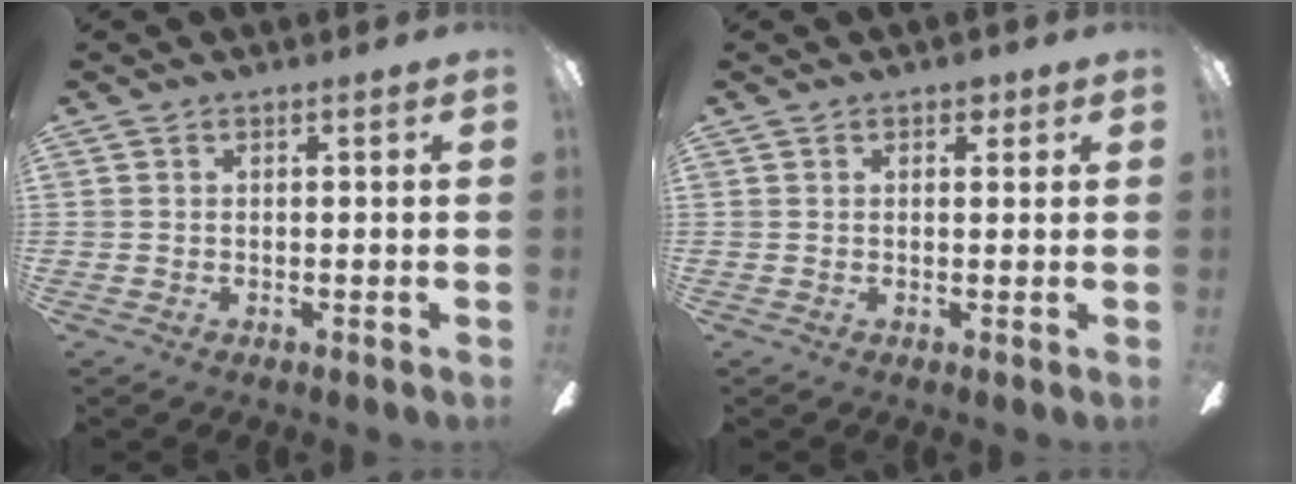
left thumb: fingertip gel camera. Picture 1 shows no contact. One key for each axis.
{"total": 1.9, "fx": 1.1, "fy": 1.2, "fz": 0.9, "tx": -0.003, "ty": -0.003, "tz": 0.017}